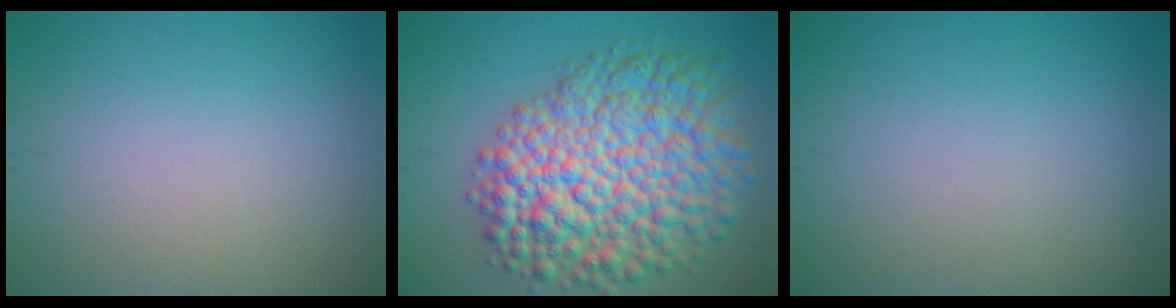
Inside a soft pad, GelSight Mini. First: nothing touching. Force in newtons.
{"total": 11.8, "press": 11.8, "slide": 0.4}
{"total": 0.0}